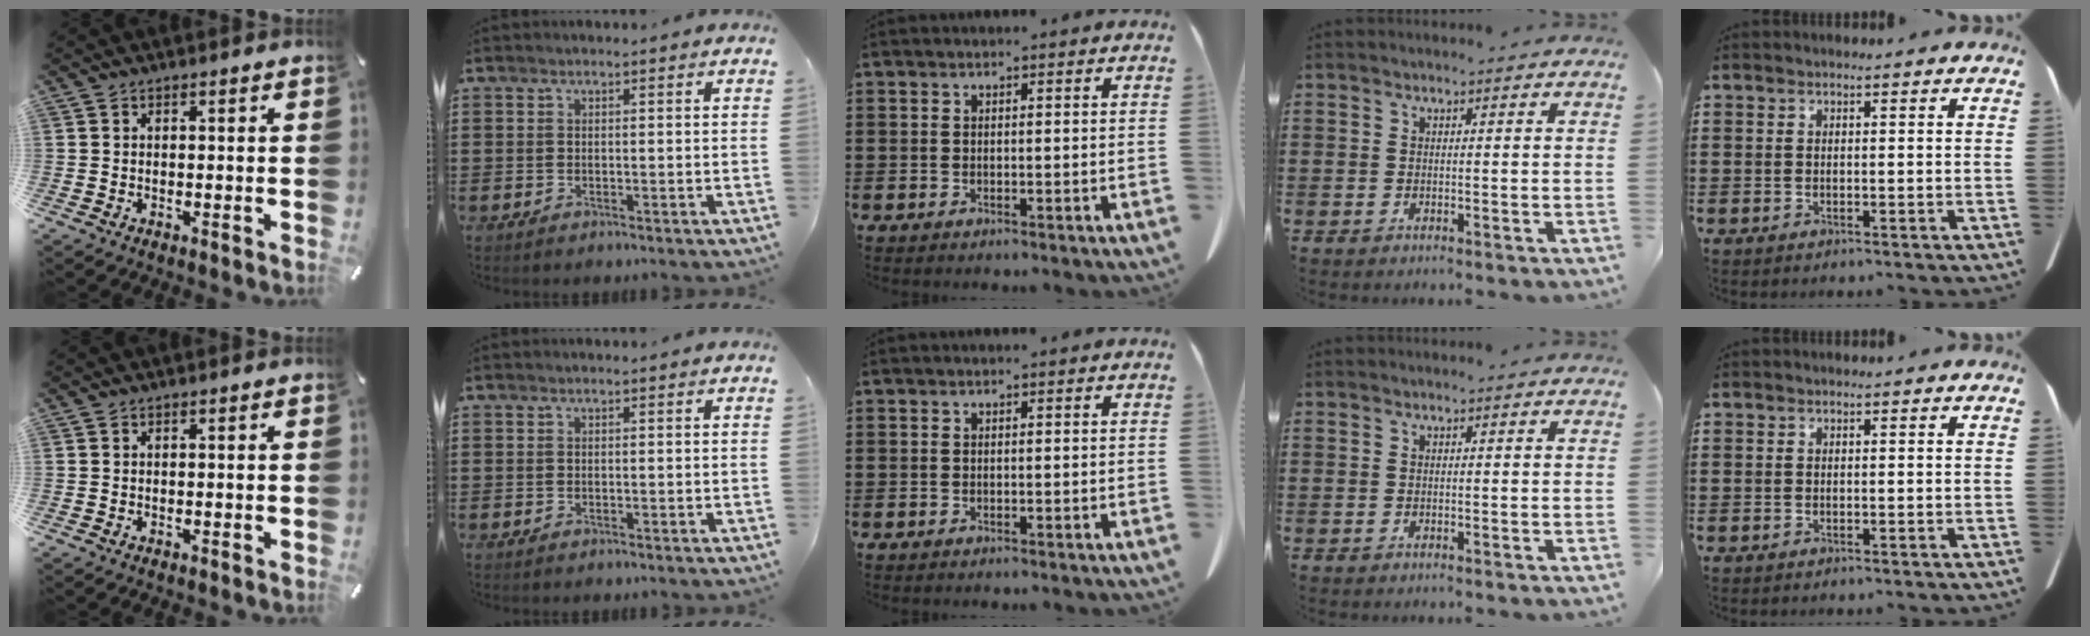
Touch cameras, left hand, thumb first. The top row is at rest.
{}